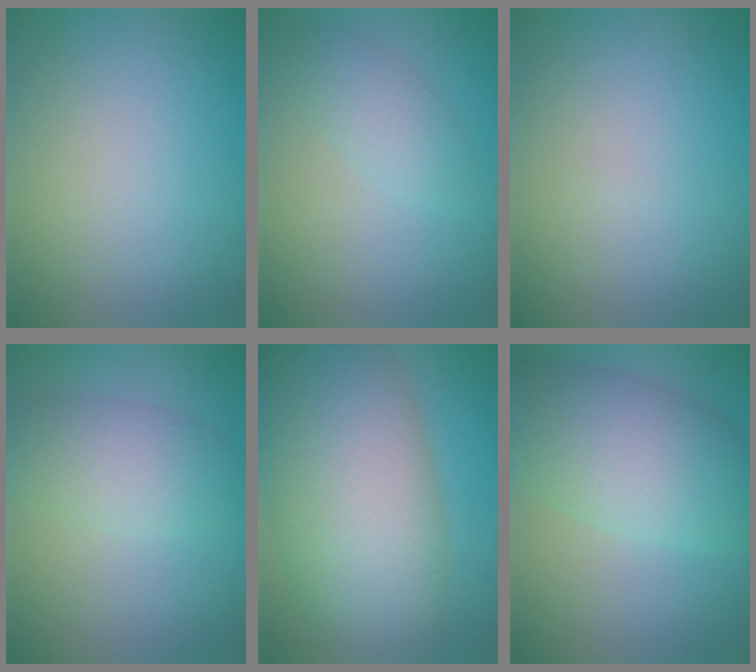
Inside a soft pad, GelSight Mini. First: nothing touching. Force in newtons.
{"total": 2.1, "press": 2.1, "slide": 0.1}
{"total": 0.0}
{"total": 3.9, "press": 3.9, "slide": 0.2}
{"total": 13.4, "press": 13.3, "slide": 0.8}
{"total": 7.6, "press": 7.6, "slide": 0.1}